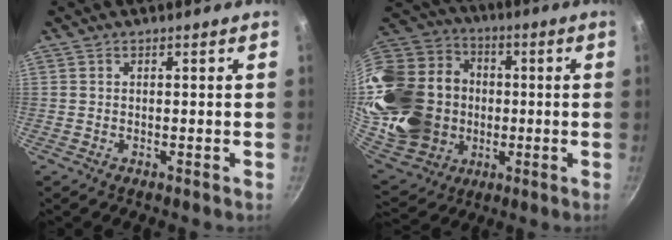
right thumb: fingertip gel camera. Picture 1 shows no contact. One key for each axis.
{"total": 27.7, "fx": -0.5, "fy": 23.2, "fz": 15.3, "tx": -0.291, "ty": 0.035, "tz": 0.018}